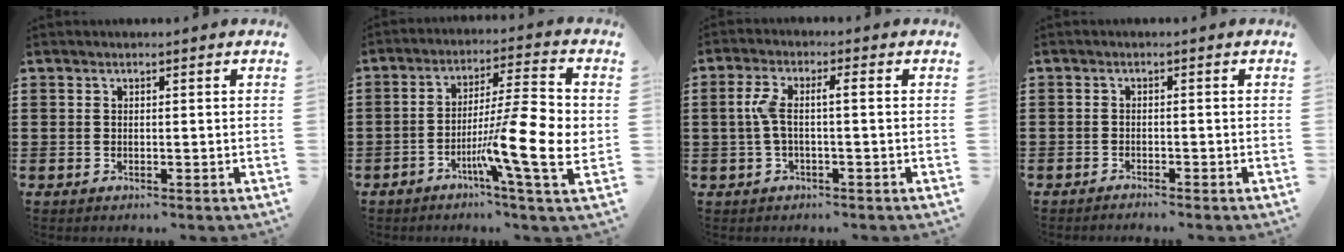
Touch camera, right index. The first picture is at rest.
{"total": 13.1, "force": [-2.8, 1.4, 12.7], "torque": [-0.222, -0.013, -0.054]}
{"total": 4.5, "force": [-0.4, 0.9, 4.4], "torque": [-0.109, -0.006, -0.021]}
{"total": 1.2, "force": [-1.2, 0.0, 0.0], "torque": [-0.003, 0.003, -0.024]}